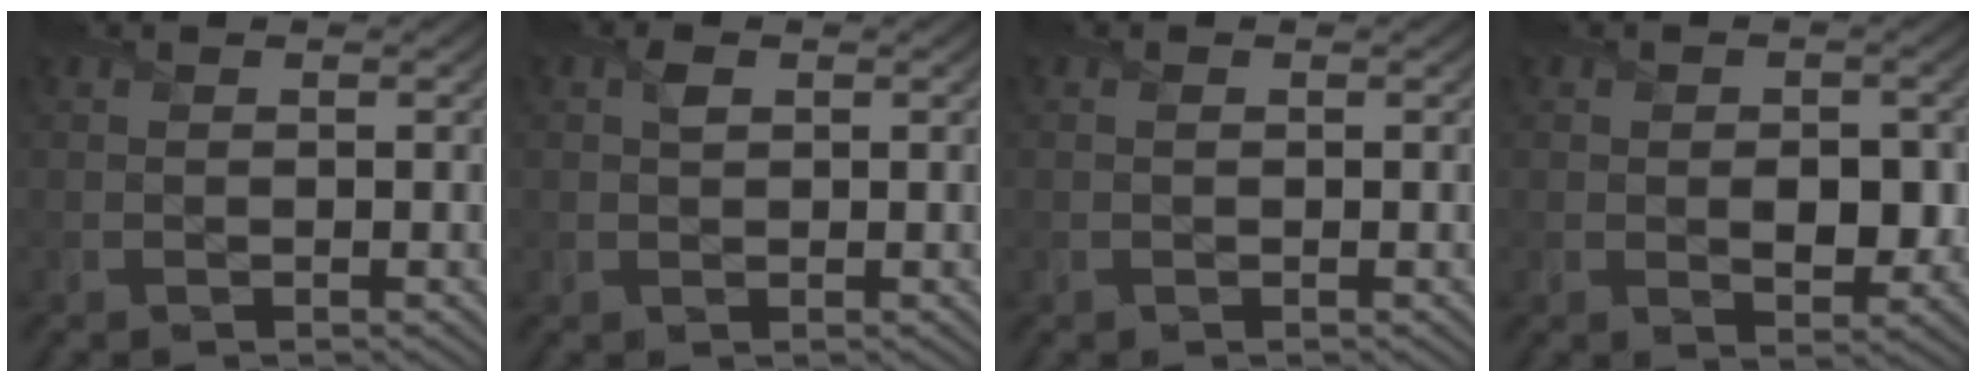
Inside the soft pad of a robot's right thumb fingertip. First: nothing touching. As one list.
[{"total": 1.3, "force": [0.6, 0.8, 0.8], "torque": [-0.018, 0.005, 0.009]}, {"total": 0.0}, {"total": 3.8, "force": [-0.4, 2.4, 3.0], "torque": [-0.050, -0.009, -0.006]}]